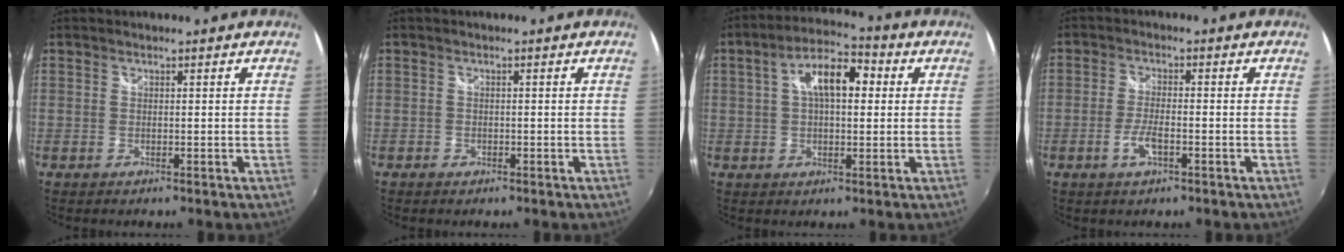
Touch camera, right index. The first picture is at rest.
{"total": 1.2, "force": [-0.7, 0.9, 0.2], "torque": [-0.006, -0.001, -0.012]}
{"total": 9.9, "force": [2.0, 4.7, 8.4], "torque": [-0.147, 0.026, 0.028]}
{"total": 4.3, "force": [-1.9, 1.3, 3.7], "torque": [-0.081, -0.002, -0.039]}